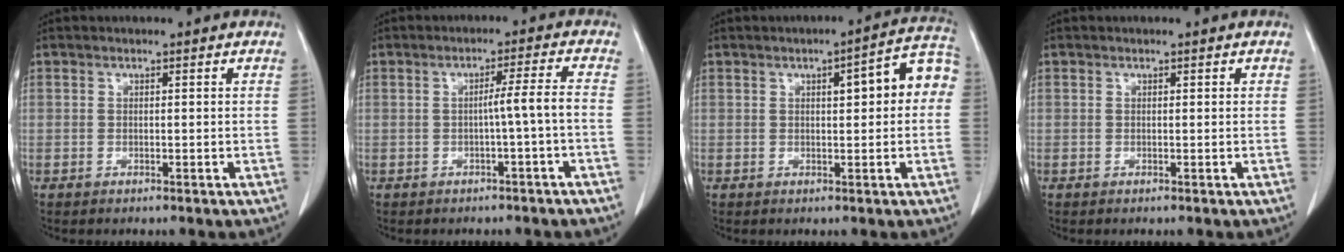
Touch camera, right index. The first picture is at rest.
{"total": 3.6, "force": [-1.1, -0.9, 3.2], "torque": [-0.049, 0.005, -0.017]}
{"total": 7.7, "force": [1.2, 1.9, 7.3], "torque": [-0.090, 0.032, 0.010]}
{"total": 0.0}